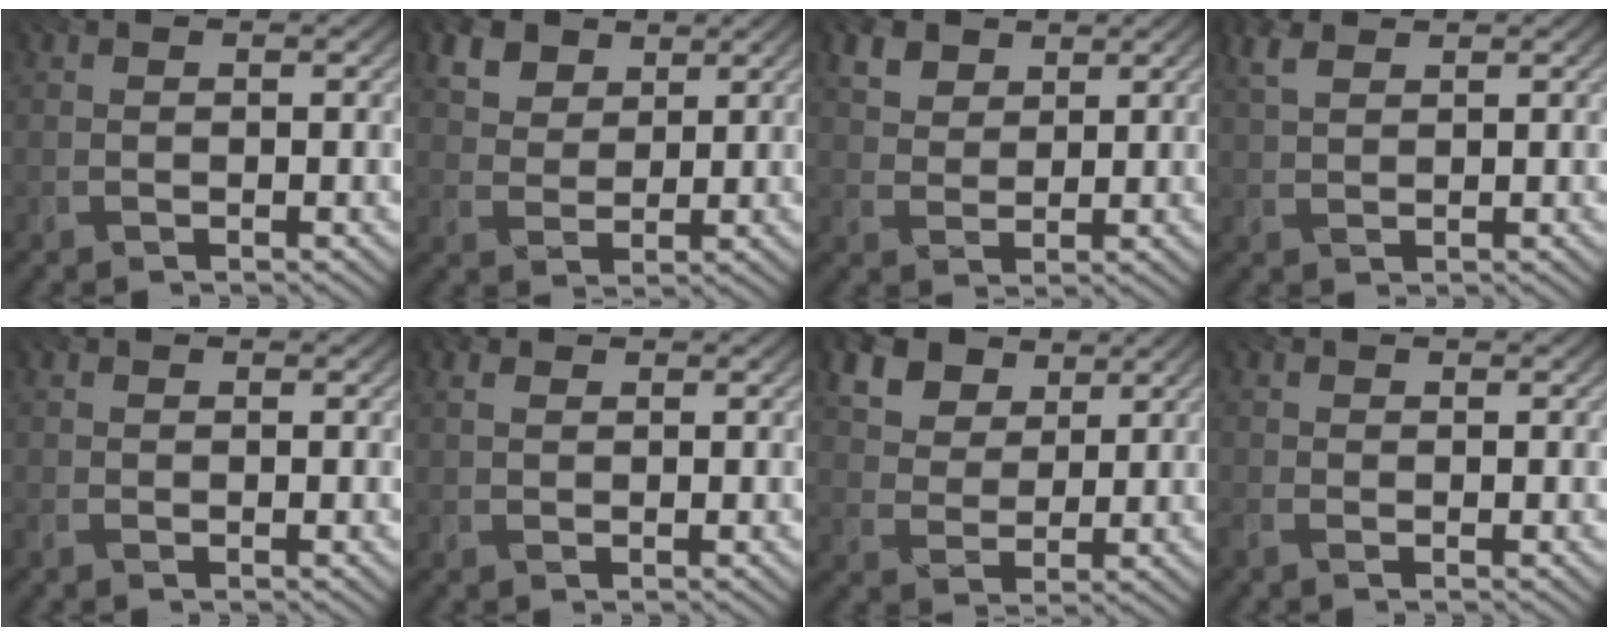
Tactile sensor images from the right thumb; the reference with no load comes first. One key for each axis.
{"total": 6.1, "fx": 3.6, "fy": 3.8, "fz": 3.0, "tx": -0.085, "ty": -0.014, "tz": 0.074}
{"total": 4.8, "fx": 2.9, "fy": 3.0, "fz": 2.3, "tx": -0.061, "ty": -0.013, "tz": 0.063}
{"total": 3.5, "fx": 2.0, "fy": 1.5, "fz": 2.4, "tx": -0.063, "ty": 0.008, "tz": 0.040}
{"total": 0.7, "fx": 0.2, "fy": 0.4, "fz": 0.5, "tx": -0.011, "ty": 0.003, "tz": 0.002}
{"total": 1.4, "fx": 0.8, "fy": 0.8, "fz": 0.9, "tx": -0.022, "ty": 0.000, "tz": 0.012}
{"total": 10.4, "fx": 6.0, "fy": 6.6, "fz": 5.3, "tx": -0.159, "ty": 0.000, "tz": 0.109}
{"total": 1.0, "fx": 0.1, "fy": 0.5, "fz": 0.9, "tx": -0.020, "ty": 0.006, "tz": -0.003}